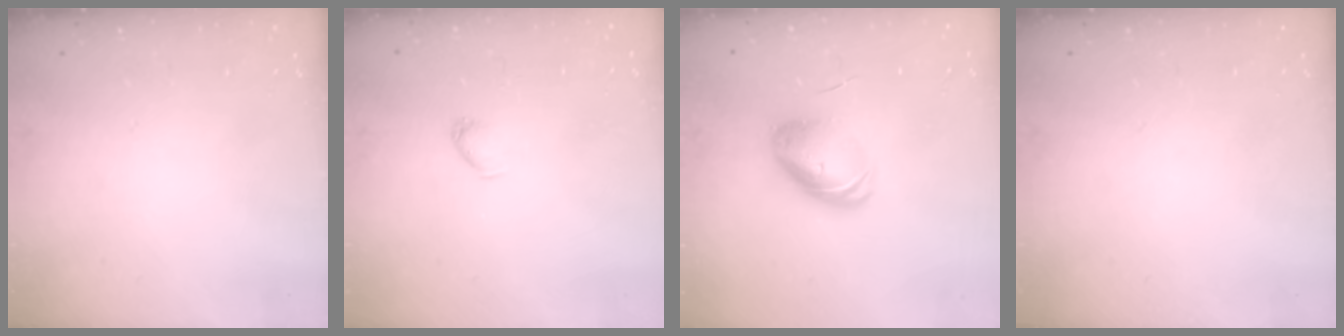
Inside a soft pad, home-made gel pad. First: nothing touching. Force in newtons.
{"total": 2.5, "press": 2.5, "slide": 0.5}
{"total": 9.3, "press": 9.2, "slide": 1.3}
{"total": 0.0}